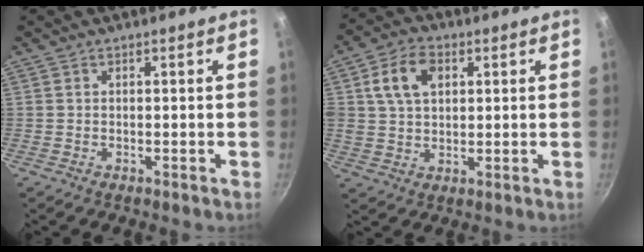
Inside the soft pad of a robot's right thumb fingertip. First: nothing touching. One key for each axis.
{"total": 9.2, "fx": 2.7, "fy": 6.3, "fz": 6.2, "tx": -0.101, "ty": 0.005, "tz": 0.044}